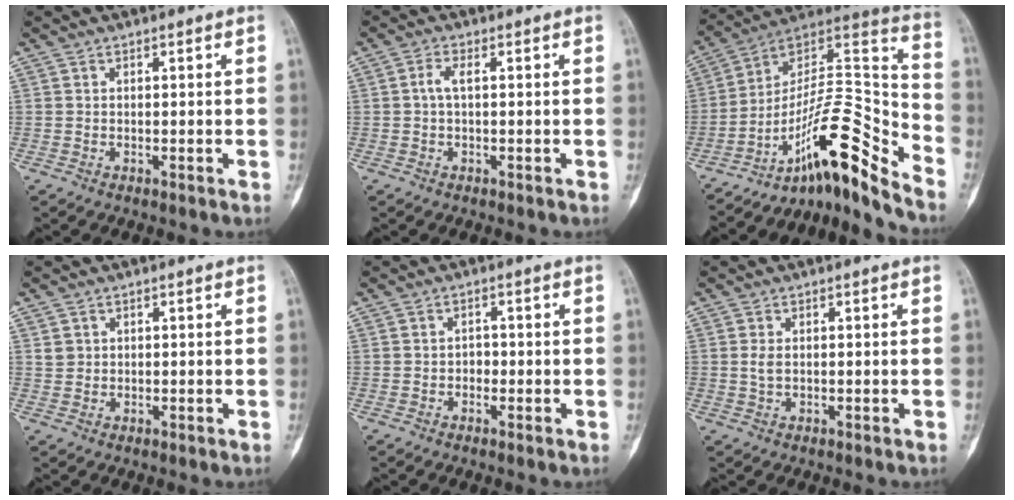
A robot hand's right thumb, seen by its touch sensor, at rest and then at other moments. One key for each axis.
{"total": 2.1, "fx": 0.1, "fy": 0.8, "fz": 2.0, "tx": -0.044, "ty": 0.004, "tz": 0.000}
{"total": 19.2, "fx": -13.3, "fy": 4.0, "fz": 13.2, "tx": -0.195, "ty": 0.137, "tz": -0.219}
{"total": 1.5, "fx": 0.6, "fy": 1.3, "fz": 0.4, "tx": 0.003, "ty": -0.001, "tz": 0.011}
{"total": 1.4, "fx": -0.5, "fy": 1.1, "fz": 0.7, "tx": -0.001, "ty": 0.006, "tz": -0.012}
{"total": 1.5, "fx": 0.2, "fy": 0.8, "fz": 1.3, "tx": -0.030, "ty": 0.001, "tz": 0.005}